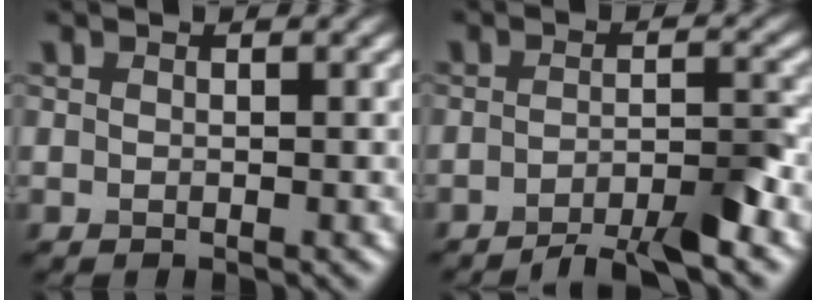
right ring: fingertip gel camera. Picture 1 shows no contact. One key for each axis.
{"total": 5.1, "fx": -3.6, "fy": 0.9, "fz": 3.5, "tx": -0.043, "ty": 0.008, "tz": -0.061}